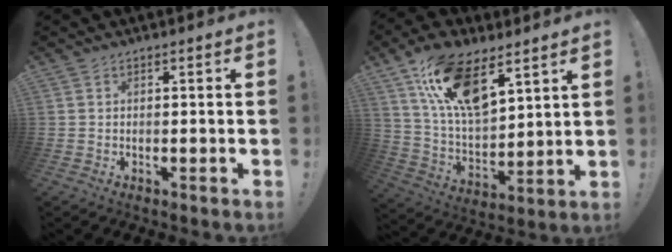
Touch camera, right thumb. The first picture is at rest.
{"total": 17.6, "force": [10.3, 8.1, 11.8], "torque": [-0.211, -0.049, 0.185]}